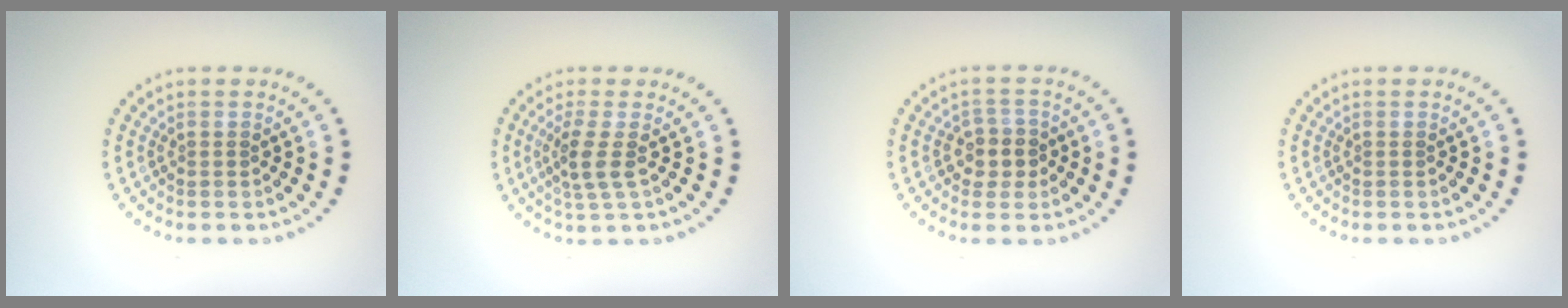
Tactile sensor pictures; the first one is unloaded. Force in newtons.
{"total": 2.5, "press": 1.9, "slide": 1.6}
{"total": 2.3, "press": 2.1, "slide": 0.8}
{"total": 0.0}